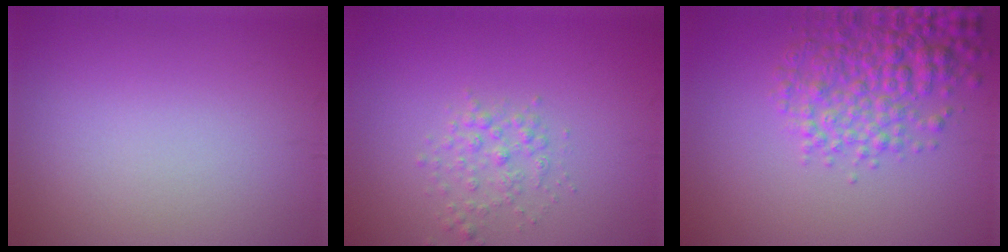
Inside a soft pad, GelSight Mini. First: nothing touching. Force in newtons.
{"total": 1.9, "press": 1.9, "slide": 0.1}
{"total": 5.3, "press": 5.3, "slide": 0.1}